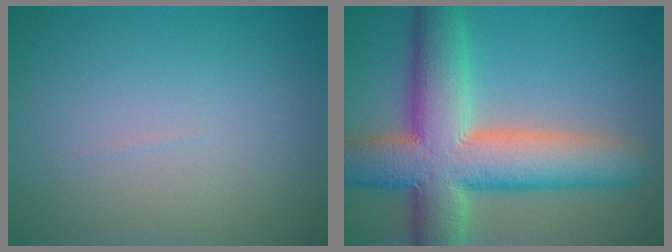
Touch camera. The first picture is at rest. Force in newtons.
{"total": 12.1, "press": 12.0, "slide": 0.8}